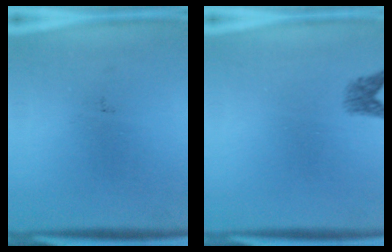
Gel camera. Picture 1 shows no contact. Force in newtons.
{"total": 1.8}